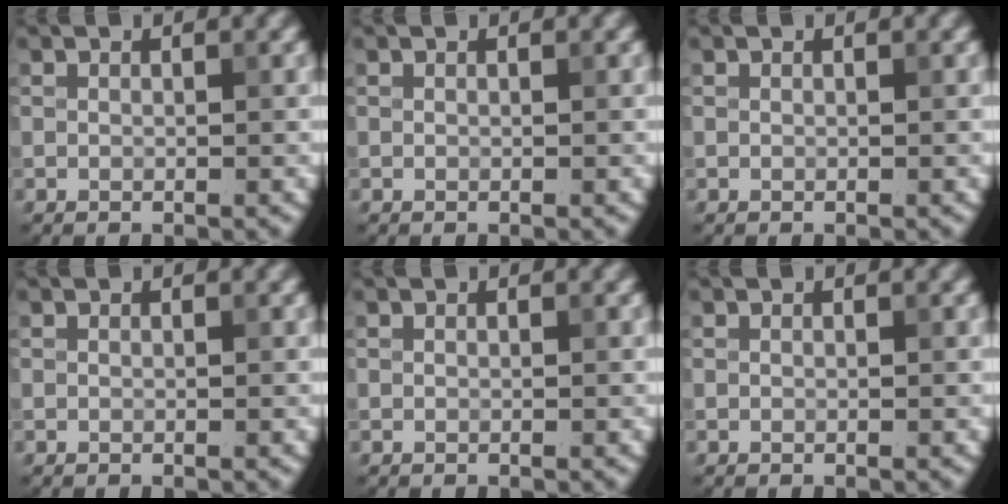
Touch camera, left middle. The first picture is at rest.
{"total": 0.0}
{"total": 0.0}
{"total": 0.0}
{"total": 0.0}
{"total": 0.0}